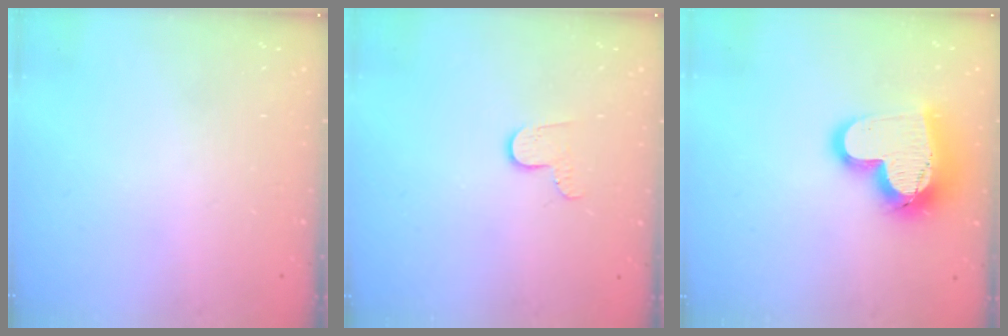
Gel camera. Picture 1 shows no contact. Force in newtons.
{"total": 6.4, "press": 6.4, "slide": 0.5}
{"total": 17.4, "press": 17.4, "slide": 1.3}